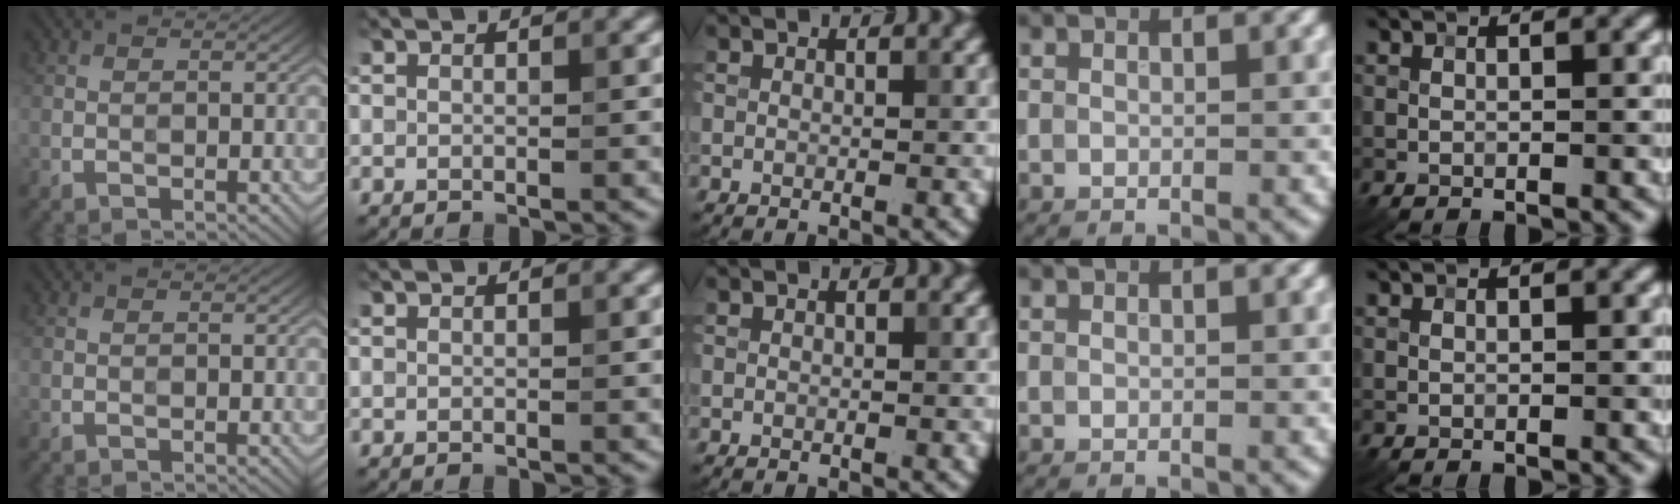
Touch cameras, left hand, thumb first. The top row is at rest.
{}